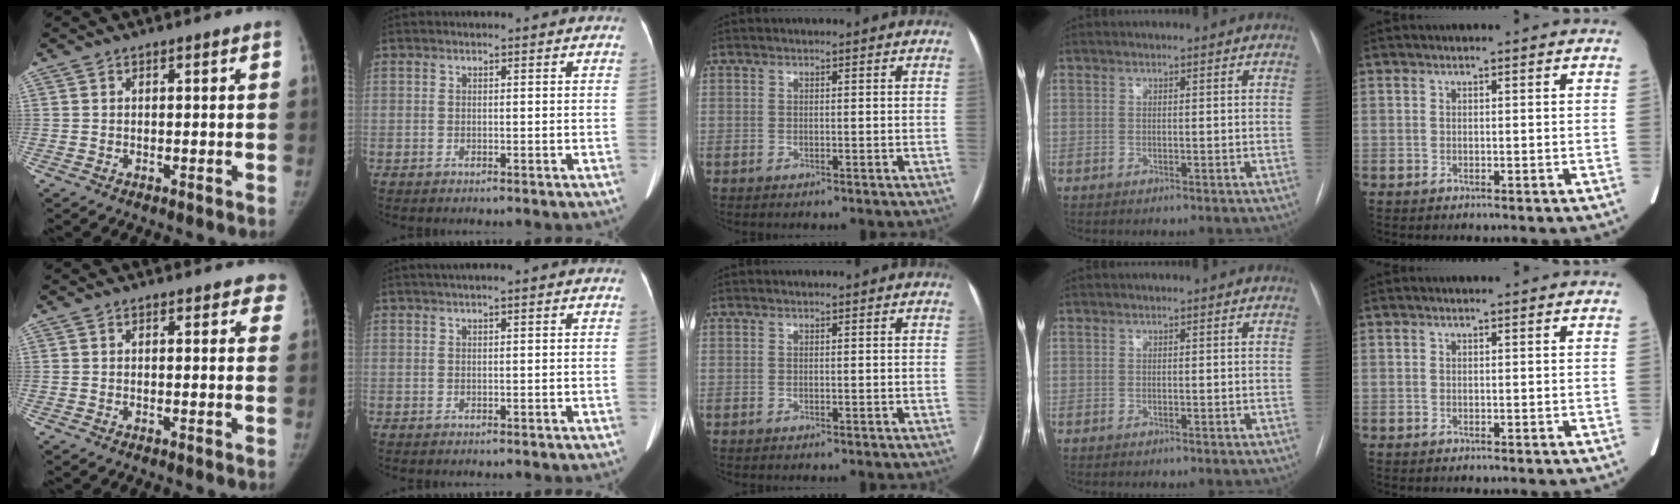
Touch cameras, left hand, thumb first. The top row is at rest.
{"thumb": {"total": 3.2, "force": [2.6, 1.5, 0.9], "torque": [0.026, -0.006, 0.014]}, "index": {"total": 1.8, "force": [1.2, -0.2, 1.3], "torque": [-0.028, 0.017, 0.025]}}